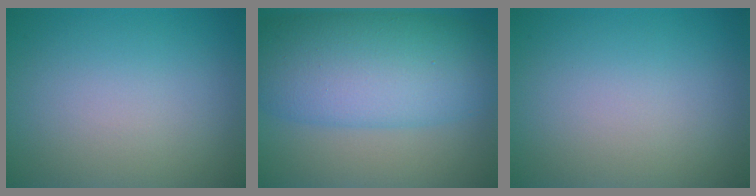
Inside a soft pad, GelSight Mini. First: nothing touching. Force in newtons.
{"total": 10.6, "press": 10.6, "slide": 0.2}
{"total": 0.0}